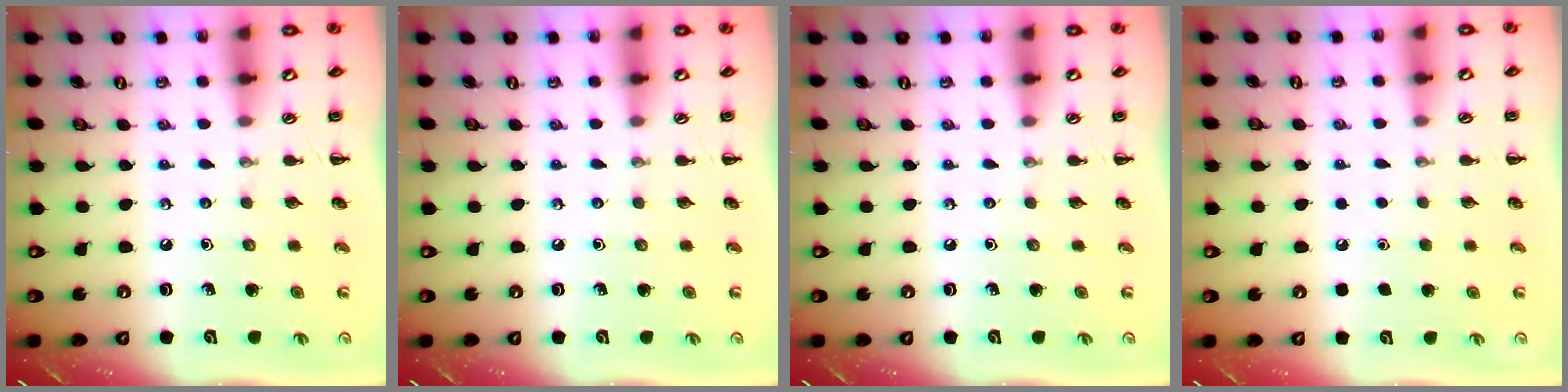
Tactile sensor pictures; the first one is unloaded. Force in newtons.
{"total": 0.0}
{"total": 0.0}
{"total": 1.6, "press": 1.6, "slide": 0.1}